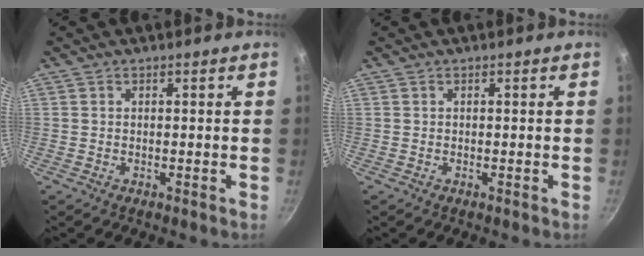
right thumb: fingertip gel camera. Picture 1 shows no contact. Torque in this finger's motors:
{"motor_torque": [-0.02, 0.00, -0.03, 0.00, 0.02]}